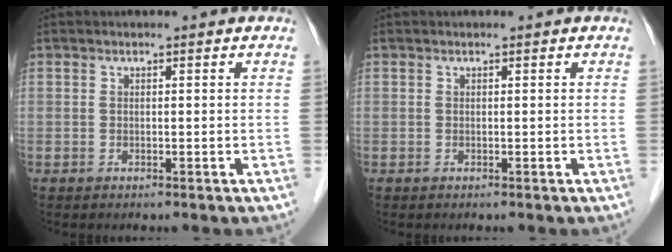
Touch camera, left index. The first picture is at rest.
{"total": 0.0}